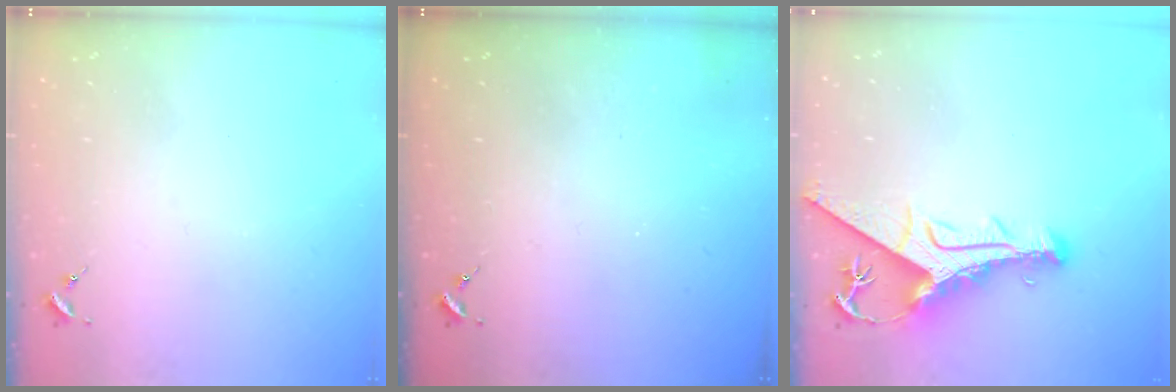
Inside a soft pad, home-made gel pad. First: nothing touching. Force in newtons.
{"total": 0.0}
{"total": 13.5, "press": 13.4, "slide": 1.5}